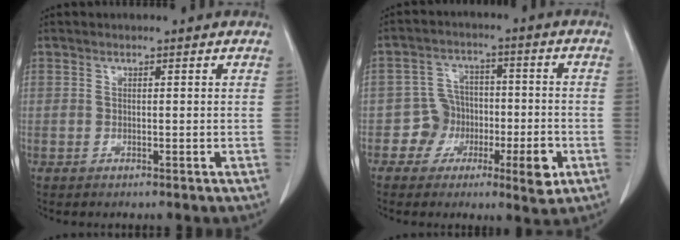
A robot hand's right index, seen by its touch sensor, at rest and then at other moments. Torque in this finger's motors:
{"motor_torque": [0.61, -0.17, 0.25, 0.03]}